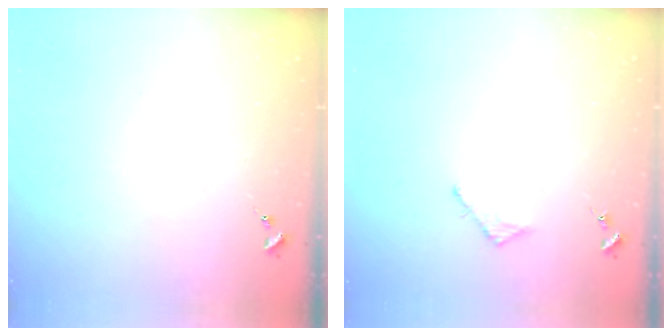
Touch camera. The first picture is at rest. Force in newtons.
{"total": 2.5, "press": 2.5, "slide": 0.2}